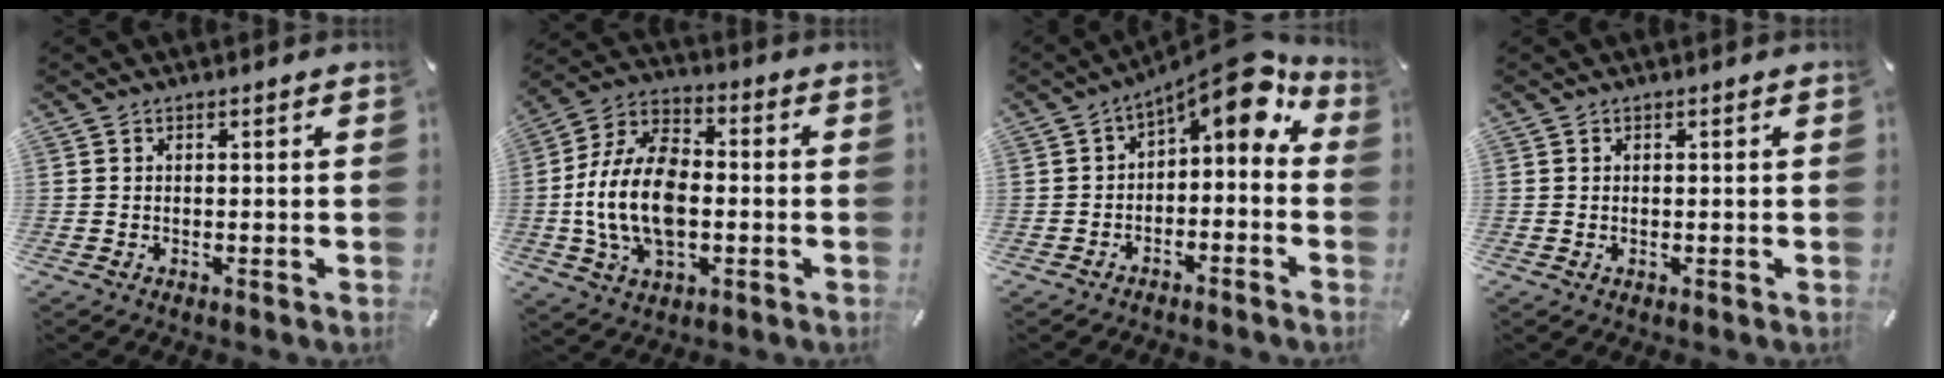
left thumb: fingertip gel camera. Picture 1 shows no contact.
{"total": 16.7, "force": [-2.7, 10.9, 12.4], "torque": [-0.277, 0.008, -0.050]}
{"total": 8.6, "force": [4.6, 3.7, 6.2], "torque": [-0.083, -0.044, 0.075]}
{"total": 0.0}